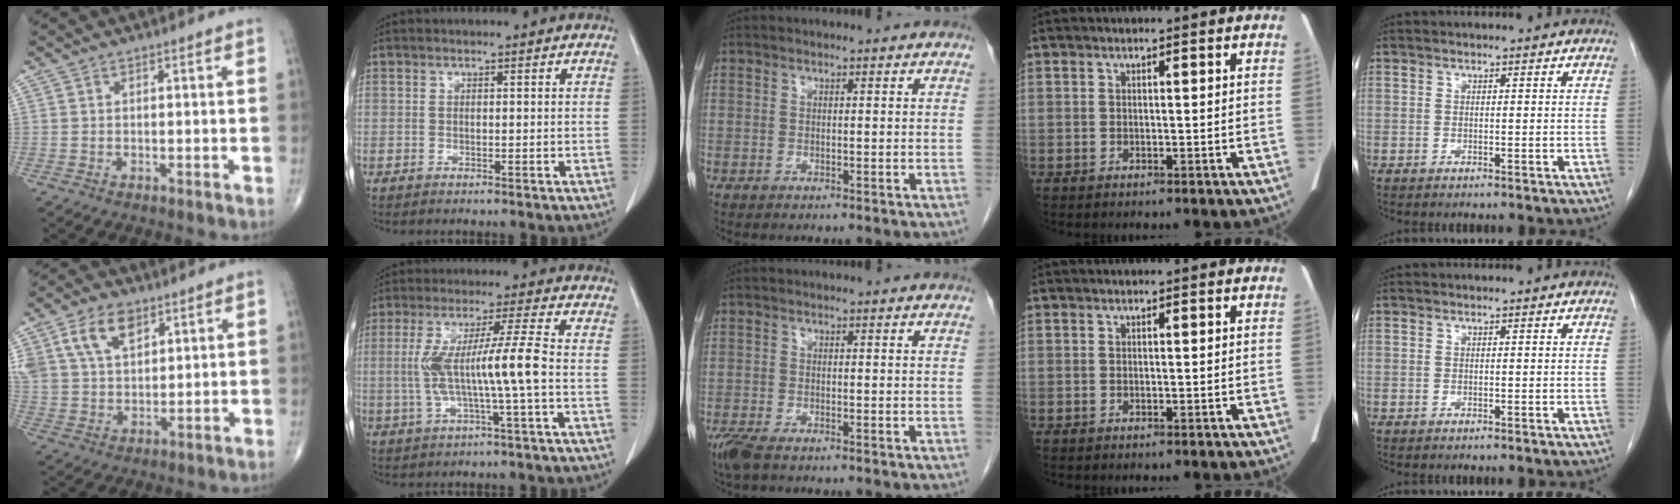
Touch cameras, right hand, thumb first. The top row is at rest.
{"thumb": {"total": 10.6, "force": [5.4, 6.4, 6.5], "torque": [-0.112, -0.014, 0.109]}, "index": {"total": 9.4, "force": [-1.0, -0.4, 9.4], "torque": [-0.187, 0.016, -0.018]}, "middle": {"total": 2.9, "force": [-2.1, 0.7, 1.9], "torque": [-0.046, -0.010, -0.039]}}